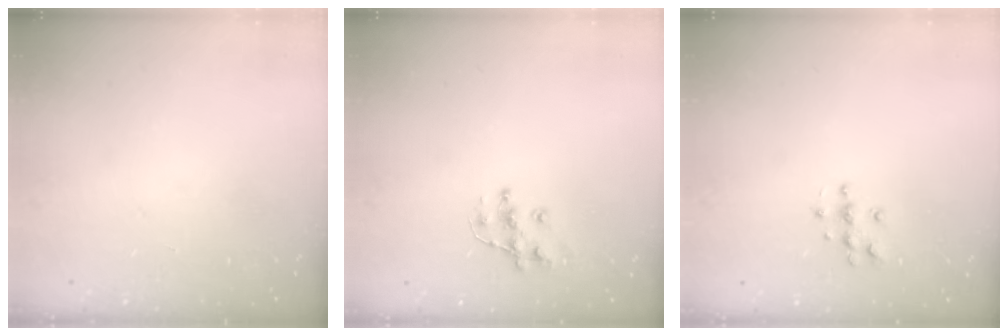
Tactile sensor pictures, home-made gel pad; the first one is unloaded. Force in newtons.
{"total": 8.8, "press": 8.8, "slide": 0.6}
{"total": 5.4, "press": 5.4, "slide": 0.6}